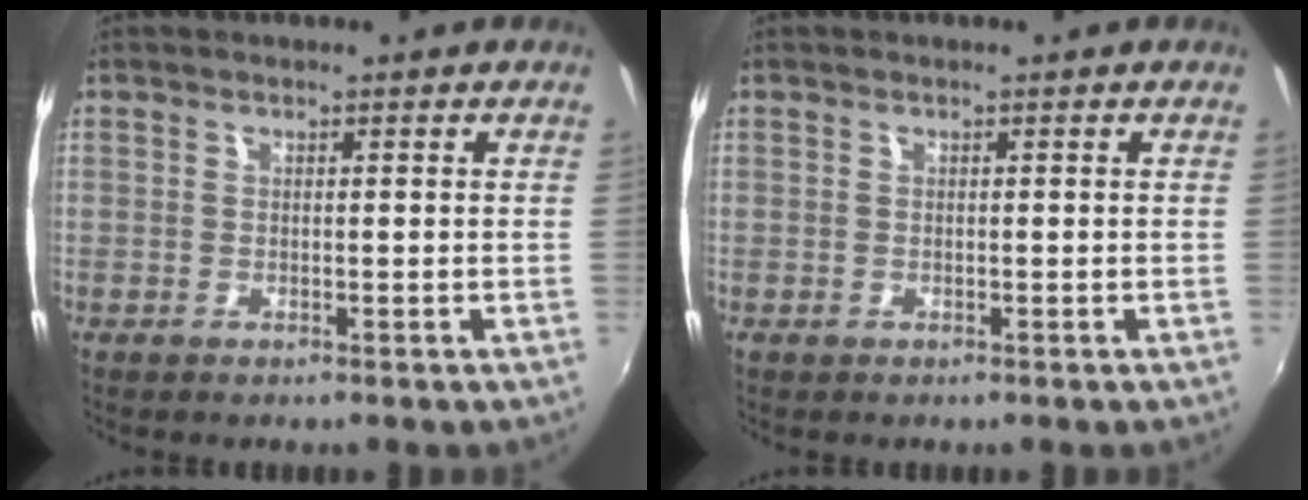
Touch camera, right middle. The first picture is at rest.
{"total": 0.0}